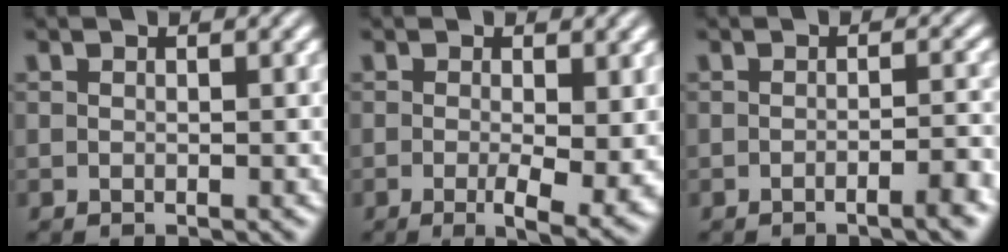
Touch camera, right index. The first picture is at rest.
{"total": 4.8, "force": [-1.7, 1.2, 4.4], "torque": [-0.064, -0.025, -0.020]}
{"total": 1.9, "force": [-1.6, -0.3, 1.1], "torque": [-0.013, 0.008, -0.032]}